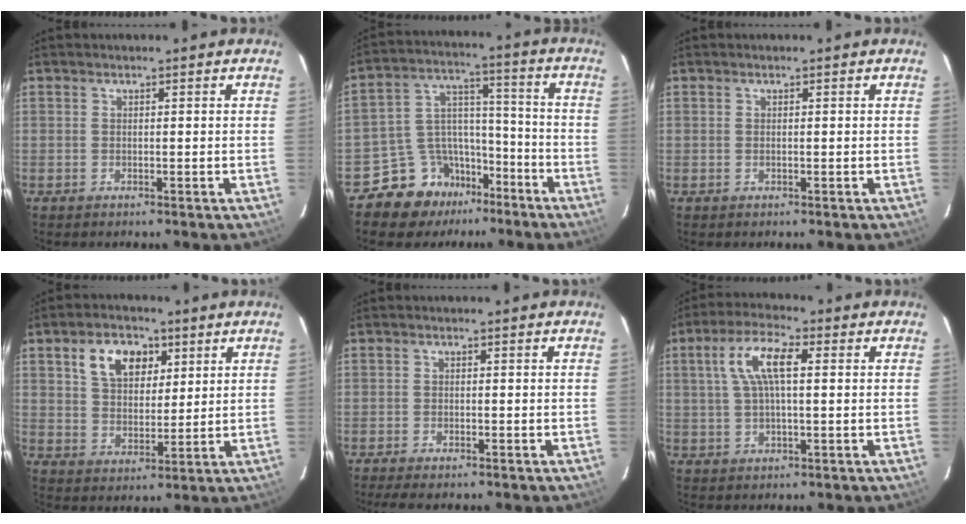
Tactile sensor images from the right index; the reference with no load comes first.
{"total": 11.5, "force": [-8.8, 7.3, 1.8], "torque": [-0.048, 0.063, -0.144]}
{"total": 0.0}
{"total": 9.4, "force": [4.4, 6.1, 5.6], "torque": [-0.104, 0.020, 0.080]}
{"total": 3.8, "force": [-3.1, 0.7, 2.0], "torque": [-0.048, -0.017, -0.054]}
{"total": 8.1, "force": [1.9, 2.5, 7.4], "torque": [-0.148, 0.017, 0.037]}